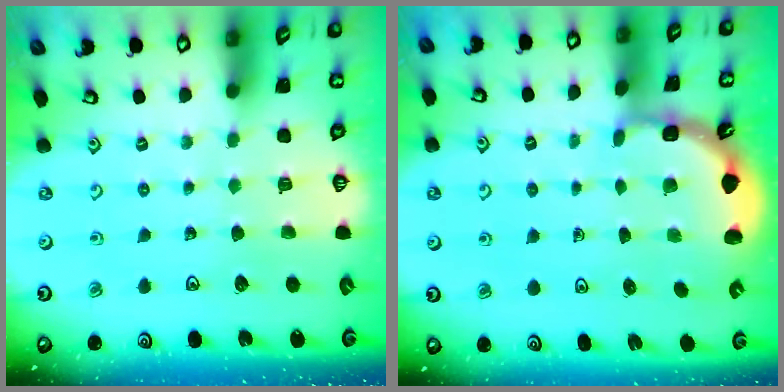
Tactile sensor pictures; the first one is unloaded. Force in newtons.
{"total": 1.9, "press": 1.8, "slide": 0.6}